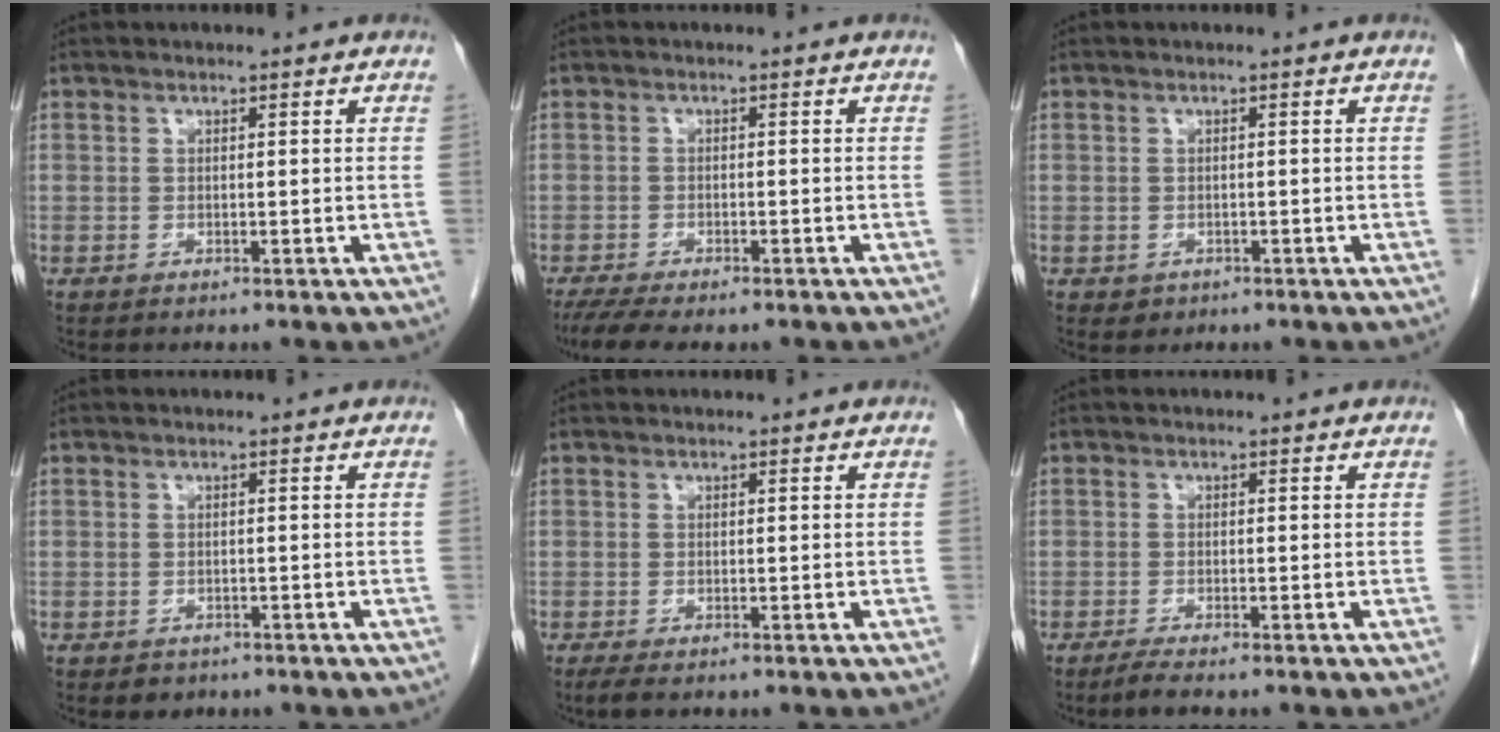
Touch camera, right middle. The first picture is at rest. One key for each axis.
{"total": 6.7, "fx": -5.3, "fy": 1.6, "fz": 3.8, "tx": -0.060, "ty": -0.011, "tz": -0.083}
{"total": 1.2, "fx": -0.5, "fy": 1.1, "fz": 0.3, "tx": -0.004, "ty": 0.003, "tz": 0.000}
{"total": 1.7, "fx": -1.2, "fy": 1.2, "fz": 0.3, "tx": -0.010, "ty": 0.002, "tz": -0.012}
{"total": 1.8, "fx": -1.3, "fy": 0.4, "fz": 1.2, "tx": -0.024, "ty": -0.006, "tz": -0.020}
{"total": 1.9, "fx": -1.6, "fy": -0.2, "fz": 1.1, "tx": -0.030, "ty": -0.007, "tz": -0.032}